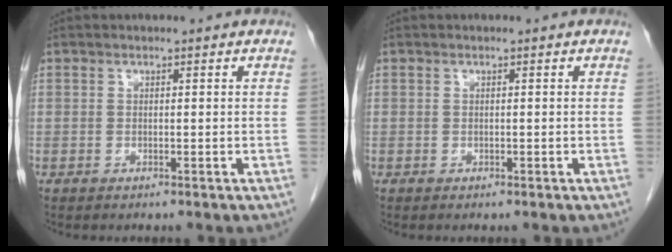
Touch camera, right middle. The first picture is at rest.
{"total": 0.0}